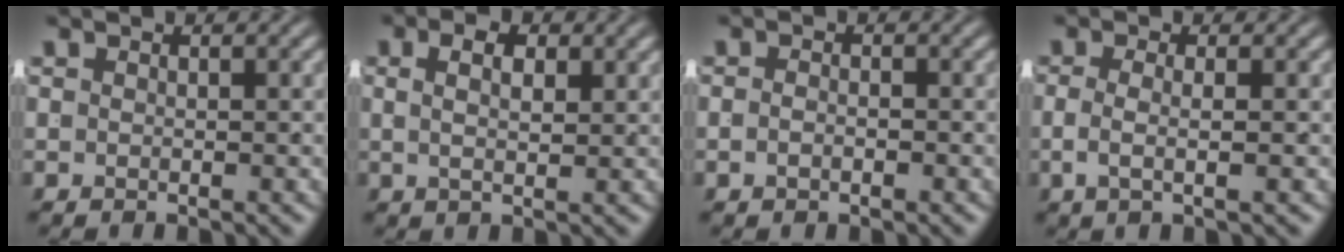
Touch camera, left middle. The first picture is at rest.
{"total": 2.7, "force": [0.8, 0.7, 2.4], "torque": [-0.022, -0.004, 0.016]}
{"total": 1.0, "force": [-0.8, -0.1, 0.6], "torque": [-0.010, -0.001, -0.013]}
{"total": 2.2, "force": [-0.5, -0.1, 2.1], "torque": [-0.041, -0.011, -0.003]}